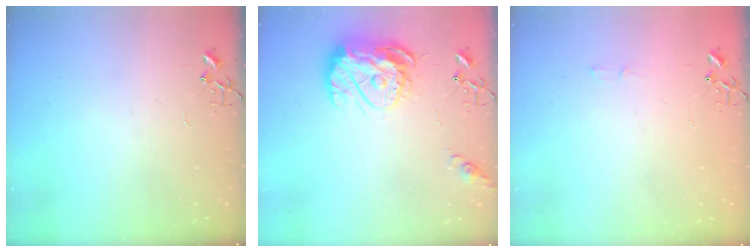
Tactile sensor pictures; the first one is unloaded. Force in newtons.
{"total": 14.4, "press": 14.4, "slide": 1.3}
{"total": 4.5, "press": 4.5, "slide": 0.4}